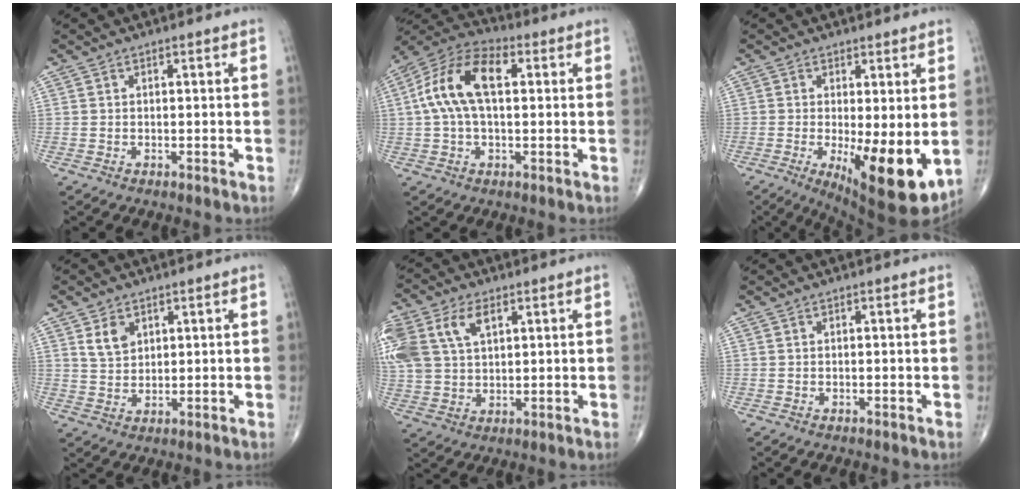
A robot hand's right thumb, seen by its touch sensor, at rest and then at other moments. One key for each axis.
{"total": 13.8, "fx": 2.3, "fy": 7.4, "fz": 11.5, "tx": -0.230, "ty": 0.034, "tz": 0.035}
{"total": 13.0, "fx": -2.2, "fy": 4.1, "fz": 12.1, "tx": -0.177, "ty": -0.031, "tz": -0.020}
{"total": 4.5, "fx": 2.2, "fy": 3.1, "fz": 2.4, "tx": -0.030, "ty": -0.015, "tz": 0.047}
{"total": 17.8, "fx": 6.6, "fy": 11.5, "fz": 11.8, "tx": -0.299, "ty": 0.025, "tz": 0.131}
{"total": 0.0}